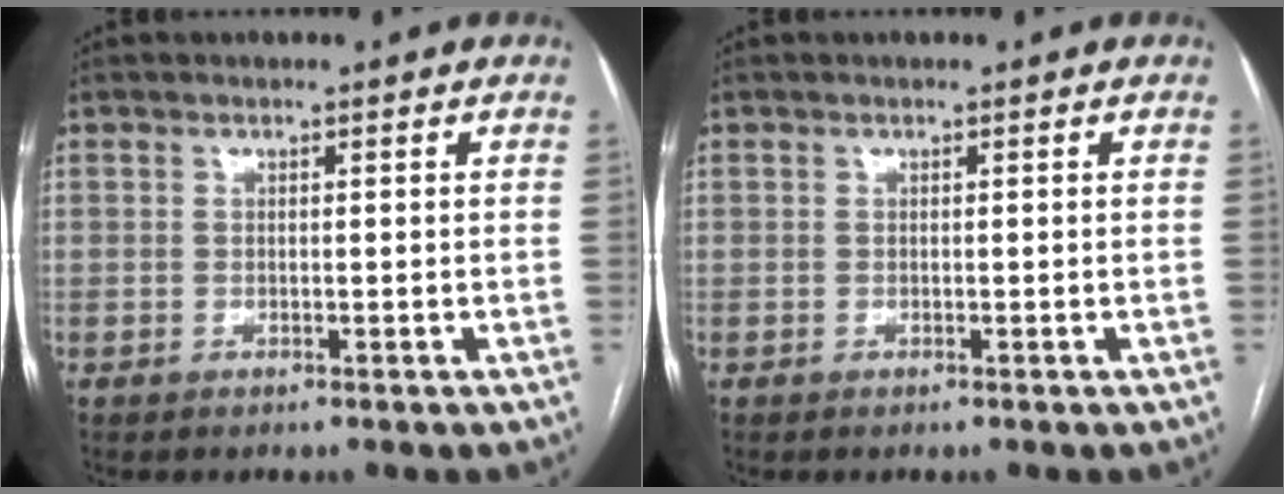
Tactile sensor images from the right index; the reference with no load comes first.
{"total": 0.0}